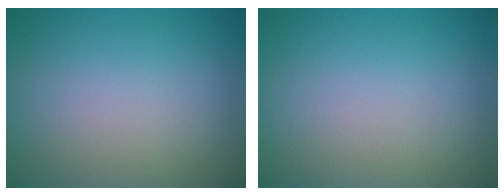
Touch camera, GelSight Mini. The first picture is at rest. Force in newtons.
{"total": 0.0}